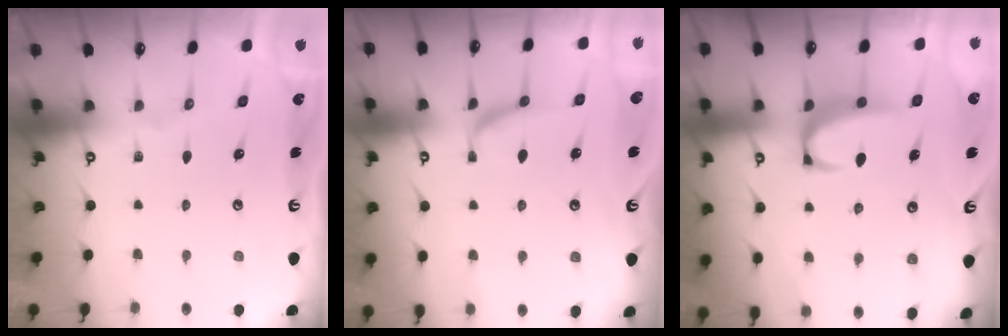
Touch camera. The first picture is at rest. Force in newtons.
{"total": 2.4, "press": 2.2, "slide": 0.9}
{"total": 3.3, "press": 3.2, "slide": 0.7}